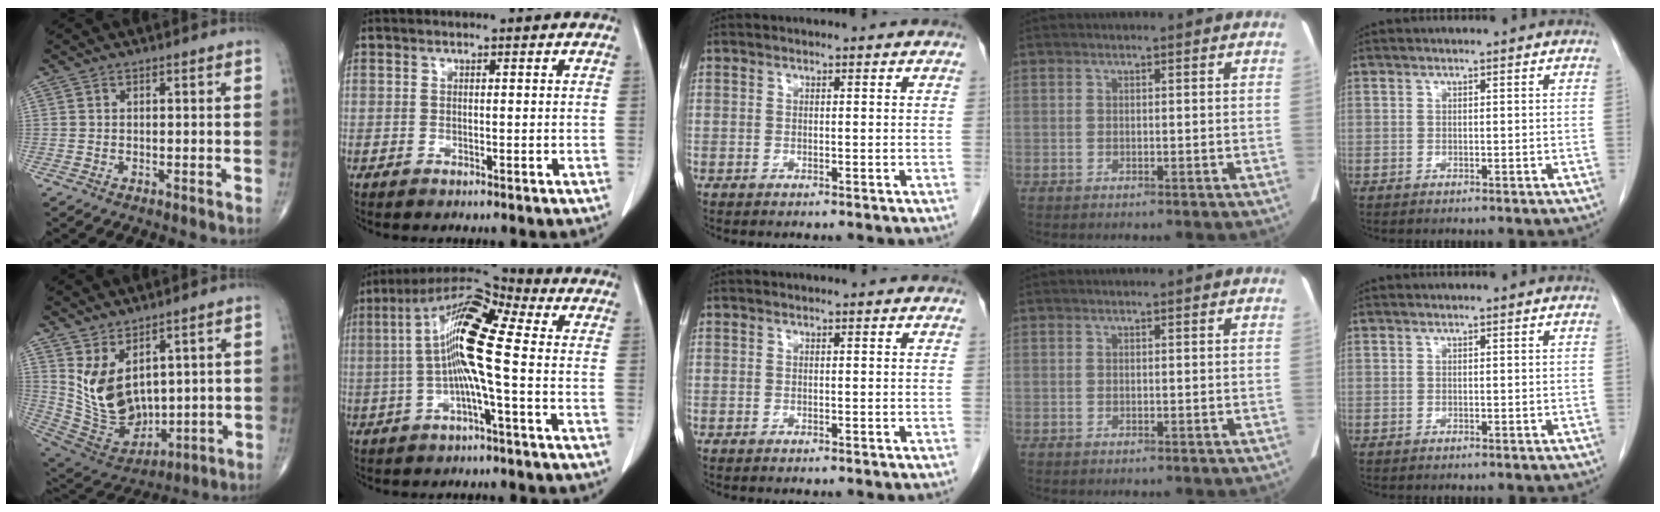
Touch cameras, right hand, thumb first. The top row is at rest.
{"thumb": {"total": 12.9, "force": [4.3, 7.6, 9.5], "torque": [-0.151, -0.033, 0.113]}, "index": {"total": 12.3, "force": [-0.1, 1.1, 12.2], "torque": [-0.237, 0.026, -0.015]}}